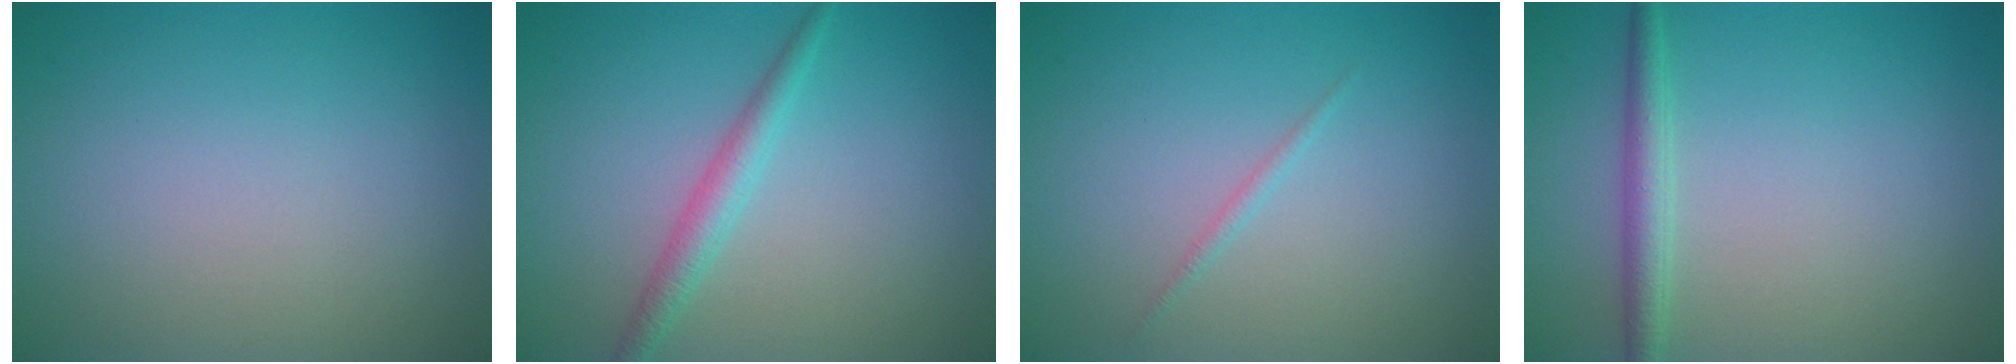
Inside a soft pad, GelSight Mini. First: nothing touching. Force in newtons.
{"total": 2.2, "press": 2.2, "slide": 0.1}
{"total": 0.6, "press": 0.6, "slide": 0.0}
{"total": 2.1, "press": 2.1, "slide": 0.0}